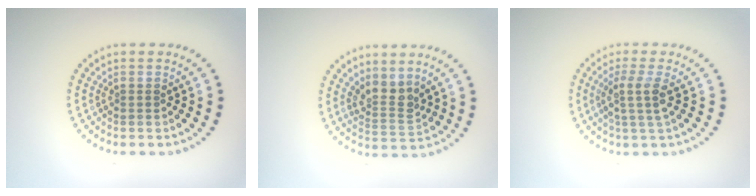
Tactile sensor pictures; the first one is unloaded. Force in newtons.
{"total": 2.6, "press": 2.0, "slide": 1.8}
{"total": 2.5, "press": 2.0, "slide": 1.5}